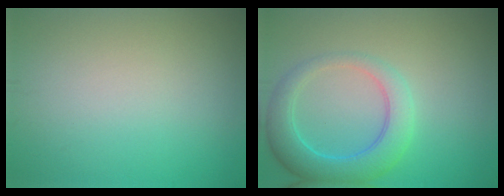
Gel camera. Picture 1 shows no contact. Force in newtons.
{"total": 4.8, "press": 4.8, "slide": 0.3}